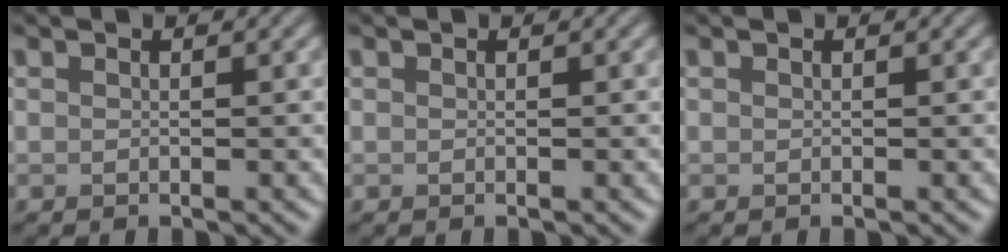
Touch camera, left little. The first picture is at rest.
{"total": 0.0}
{"total": 0.0}